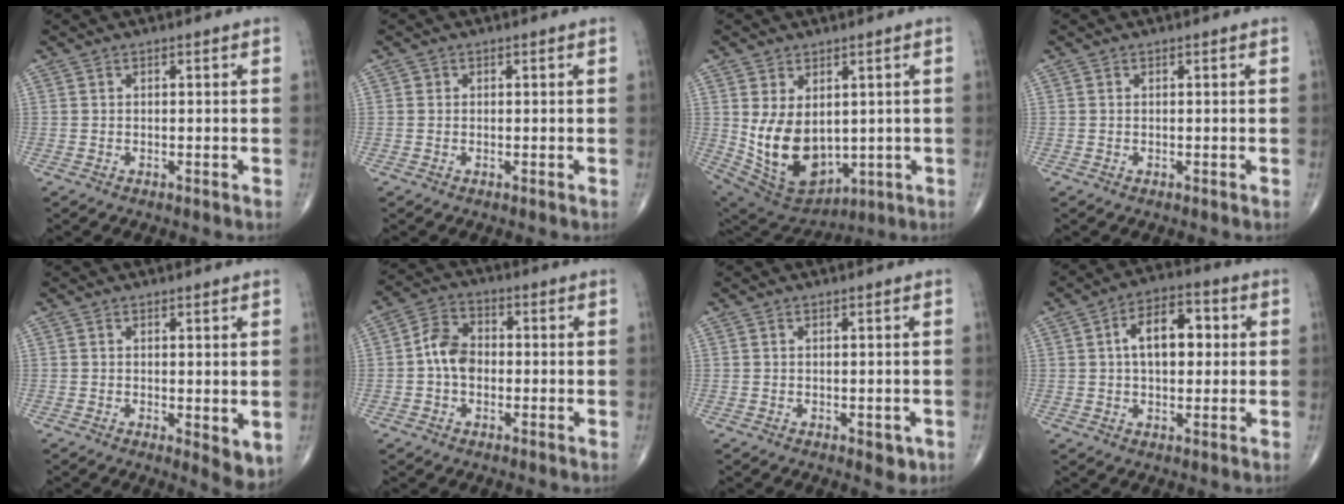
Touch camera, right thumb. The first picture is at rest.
{"total": 0.6, "force": [0.0, 0.6, 0.1], "torque": [0.002, 0.002, 0.000]}
{"total": 14.3, "force": [0.5, 9.5, 10.7], "torque": [-0.171, -0.015, 0.046]}
{"total": 0.0}
{"total": 4.8, "force": [-0.1, 1.8, 4.5], "torque": [-0.058, -0.015, 0.001]}
{"total": 6.8, "force": [-0.7, 5.0, 4.6], "torque": [-0.073, 0.023, -0.025]}
{"total": 2.2, "force": [-0.4, 1.3, 1.8], "torque": [-0.012, -0.003, -0.002]}
{"total": 10.2, "force": [1.6, 5.9, 8.2], "torque": [-0.109, 0.019, 0.021]}